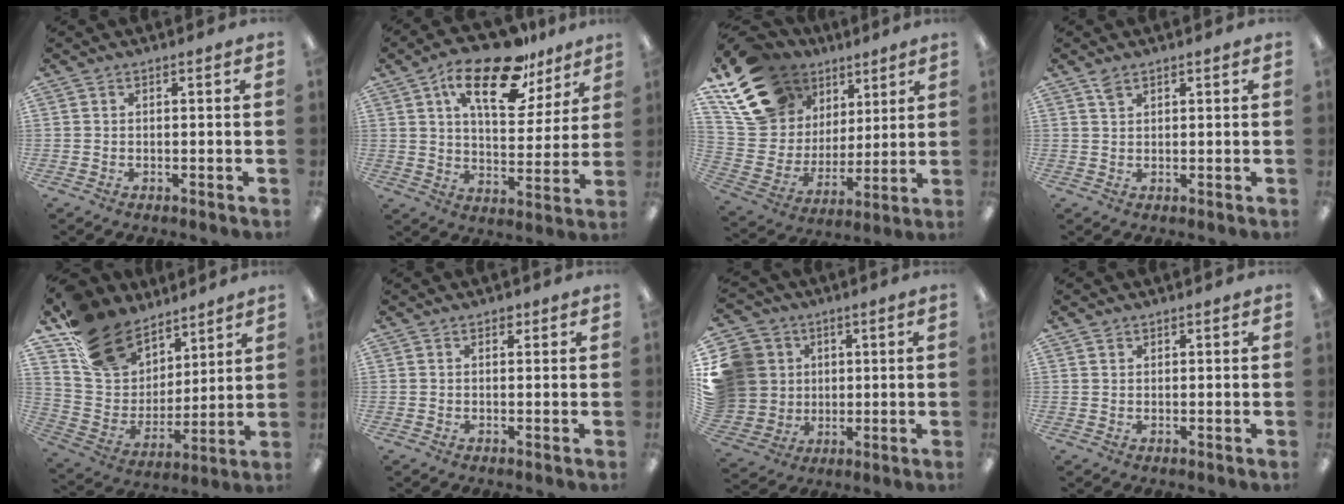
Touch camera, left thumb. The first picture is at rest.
{"total": 19.3, "force": [11.8, 8.4, 12.8], "torque": [-0.202, -0.050, 0.194]}
{"total": 18.8, "force": [12.1, 12.2, 7.6], "torque": [-0.161, -0.054, 0.232]}
{"total": 2.0, "force": [1.5, 1.1, 0.7], "torque": [-0.016, -0.002, 0.029]}
{"total": 18.9, "force": [13.4, 11.7, 6.3], "torque": [-0.138, -0.080, 0.258]}
{"total": 1.5, "force": [0.8, 1.0, 0.7], "torque": [-0.006, -0.001, 0.014]}
{"total": 15.2, "force": [3.3, 13.9, 5.3], "torque": [-0.132, 0.001, 0.079]}
{"total": 1.1, "force": [0.8, 0.8, 0.1], "torque": [-0.003, 0.002, 0.015]}